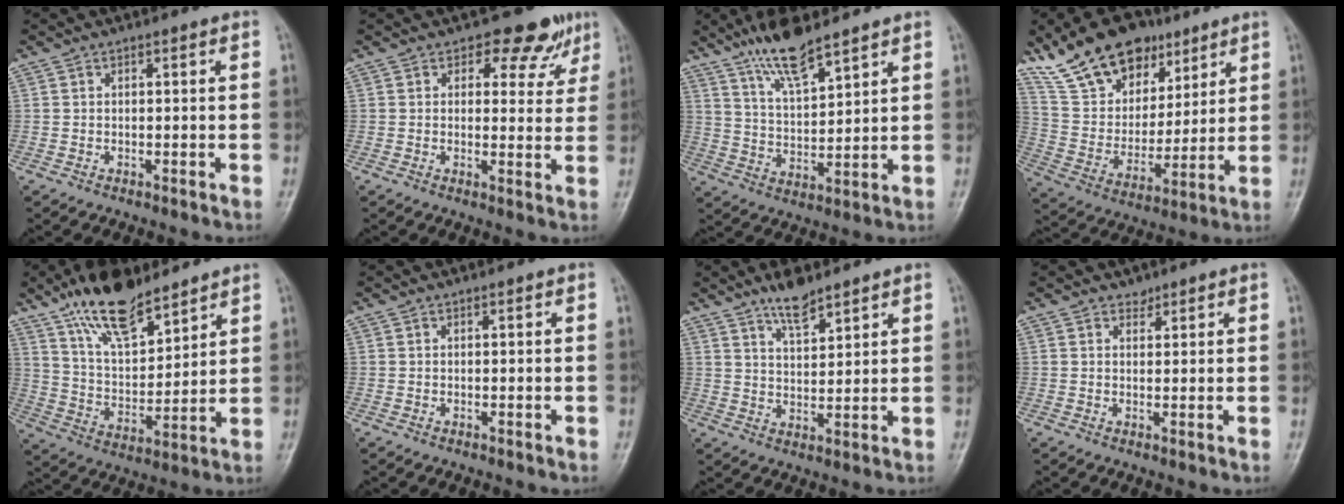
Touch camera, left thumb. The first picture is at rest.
{"total": 6.9, "force": [4.5, 4.3, 2.9], "torque": [0.000, -0.022, 0.046]}
{"total": 10.4, "force": [7.8, 2.5, 6.3], "torque": [-0.107, -0.048, 0.154]}
{"total": 18.7, "force": [12.6, 10.7, 8.7], "torque": [-0.110, -0.041, 0.234]}
{"total": 15.5, "force": [11.0, 6.0, 9.0], "torque": [-0.131, -0.054, 0.208]}
{"total": 0.0}
{"total": 6.1, "force": [4.8, 1.8, 3.3], "torque": [-0.045, -0.033, 0.087]}
{"total": 1.3, "force": [1.1, 0.7, 0.0], "torque": [0.011, -0.009, 0.014]}